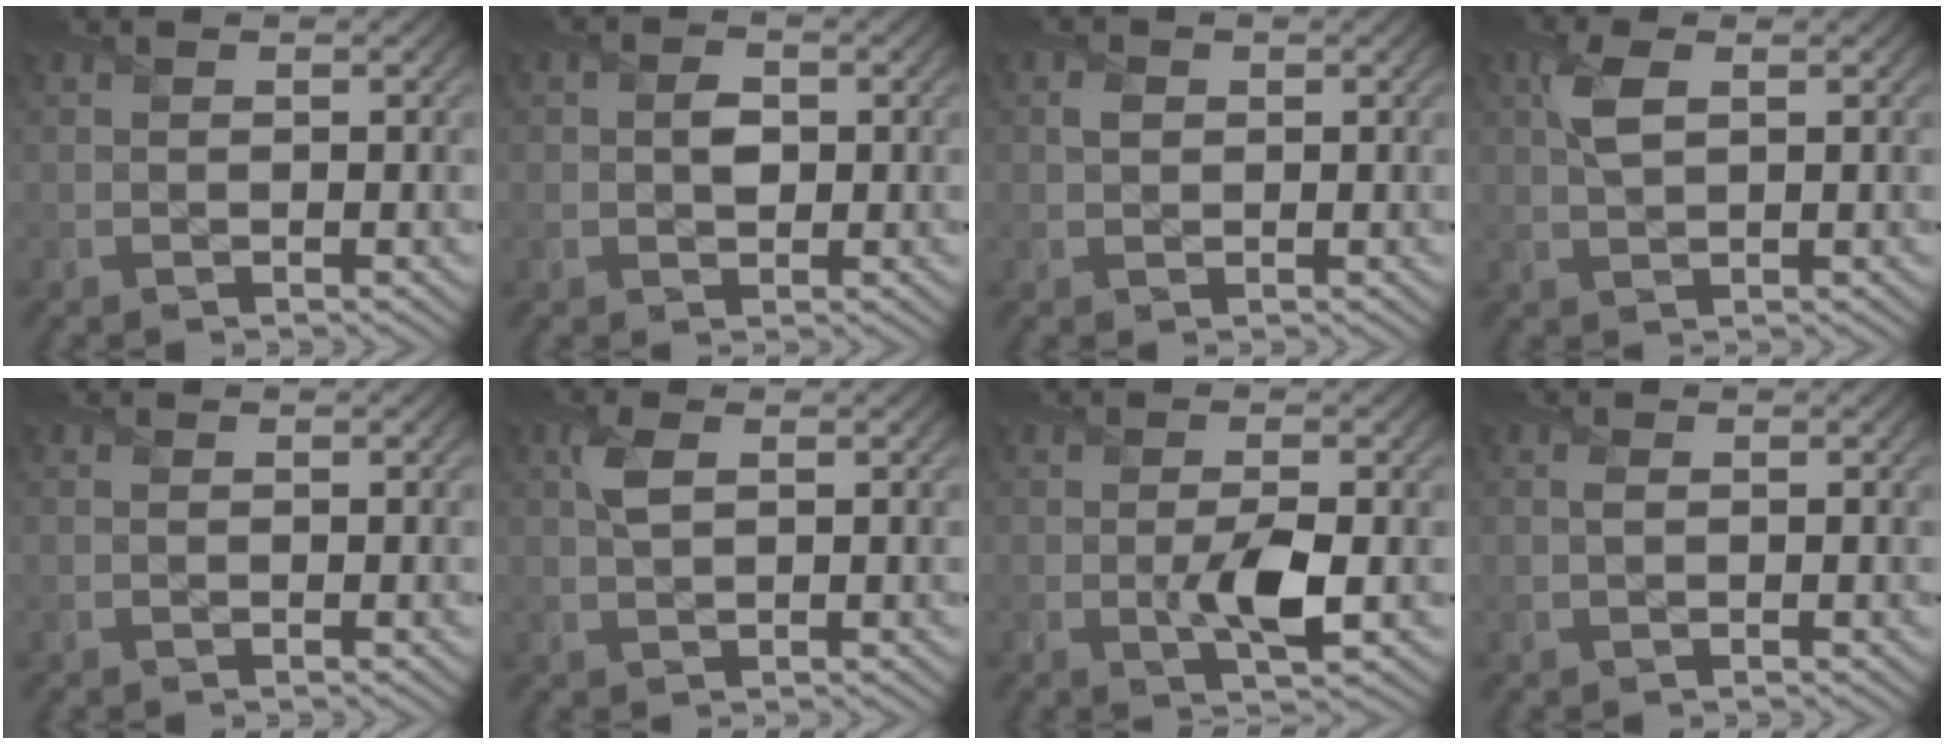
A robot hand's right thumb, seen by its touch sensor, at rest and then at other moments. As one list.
[{"total": 1.9, "force": [0.0, 1.5, 1.1], "torque": [-0.018, -0.005, -0.002]}, {"total": 1.0, "force": [0.3, 0.9, 0.4], "torque": [-0.007, -0.003, 0.004]}, {"total": 3.3, "force": [1.1, 1.3, 2.8], "torque": [-0.069, 0.005, 0.023]}, {"total": 0.0}, {"total": 2.5, "force": [0.9, 1.1, 2.1], "torque": [-0.054, 0.004, 0.018]}, {"total": 4.1, "force": [-0.7, 1.3, 3.8], "torque": [-0.073, -0.010, -0.011]}, {"total": 0.7, "force": [0.1, 0.3, 0.6], "torque": [-0.014, 0.000, 0.003]}]